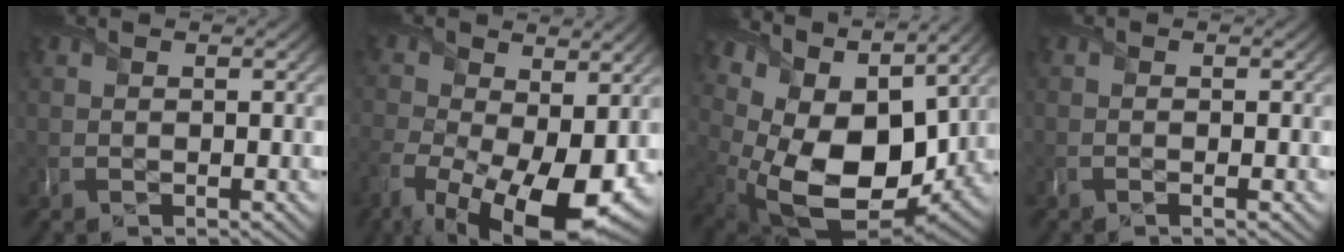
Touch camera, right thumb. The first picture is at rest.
{"total": 16.0, "force": [-5.8, 8.3, 12.4], "torque": [-0.258, -0.048, -0.081]}
{"total": 15.3, "force": [3.7, 9.4, 11.5], "torque": [-0.240, -0.020, 0.090]}
{"total": 1.3, "force": [-0.5, 0.0, 1.2], "torque": [-0.025, 0.001, -0.013]}